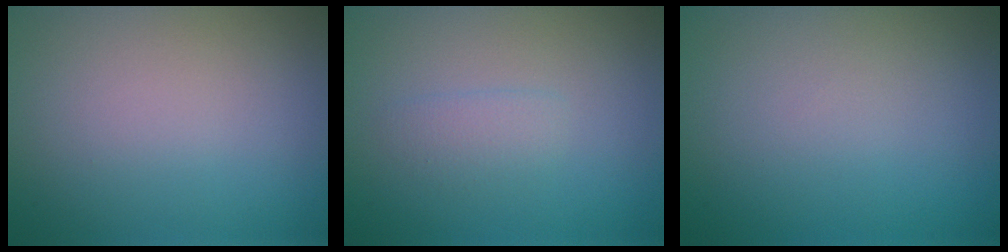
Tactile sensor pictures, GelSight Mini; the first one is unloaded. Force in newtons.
{"total": 1.3, "press": 1.3, "slide": 0.1}
{"total": 0.0}